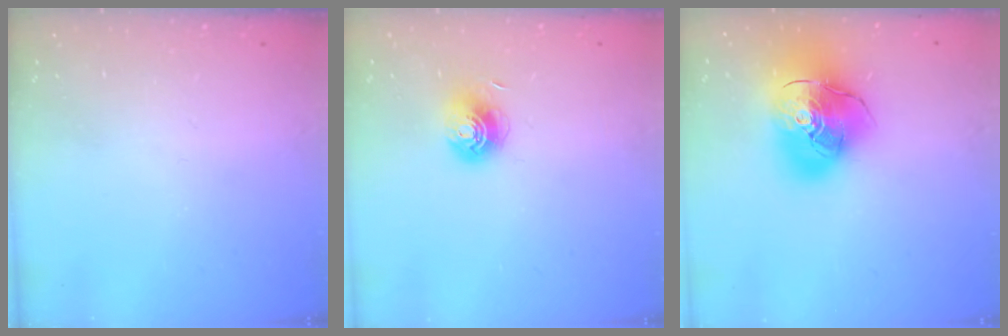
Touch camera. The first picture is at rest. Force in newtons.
{"total": 7.0, "press": 7.0, "slide": 0.5}
{"total": 22.5, "press": 22.3, "slide": 3.4}